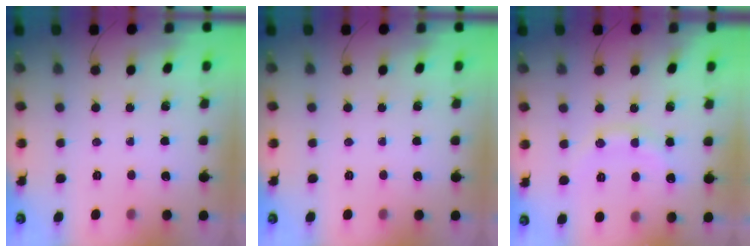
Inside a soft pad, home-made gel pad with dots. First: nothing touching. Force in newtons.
{"total": 0.0}
{"total": 12.3, "press": 12.2, "slide": 0.8}